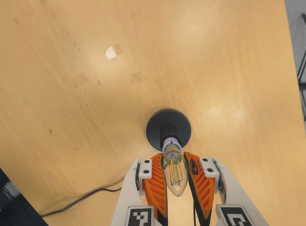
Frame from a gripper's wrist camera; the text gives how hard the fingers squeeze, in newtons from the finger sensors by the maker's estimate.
{"total": 20.5, "left": 19.2, "right": 21.9}